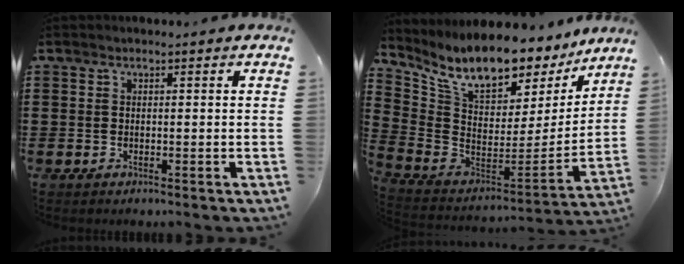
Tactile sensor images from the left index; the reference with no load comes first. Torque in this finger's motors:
{"motor_torque": [2.14, 0.00, 1.05, 0.21]}